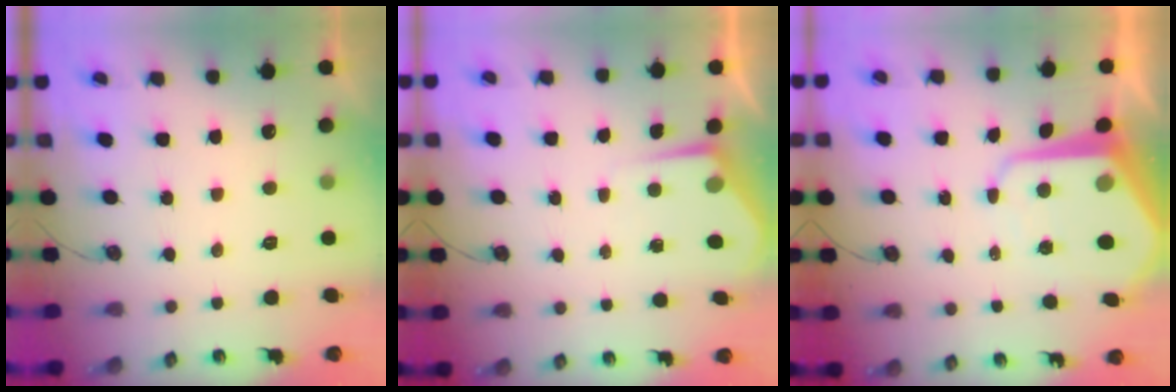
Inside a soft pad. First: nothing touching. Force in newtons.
{"total": 3.8, "press": 3.8, "slide": 0.5}
{"total": 12.2, "press": 12.2, "slide": 1.0}